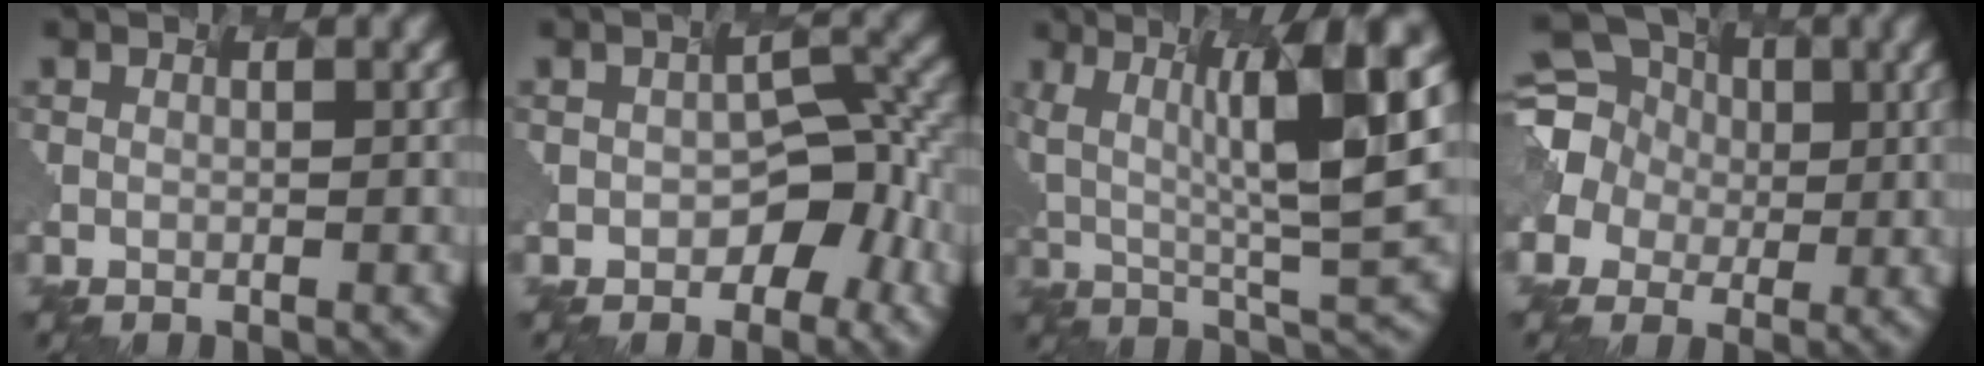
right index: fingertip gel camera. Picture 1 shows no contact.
{"total": 4.9, "force": [-2.2, 2.9, 3.2], "torque": [-0.049, 0.000, -0.025]}
{"total": 10.6, "force": [2.4, 2.6, 10.0], "torque": [-0.178, 0.010, 0.050]}
{"total": 8.6, "force": [0.5, 8.2, 2.8], "torque": [-0.103, 0.029, -0.014]}